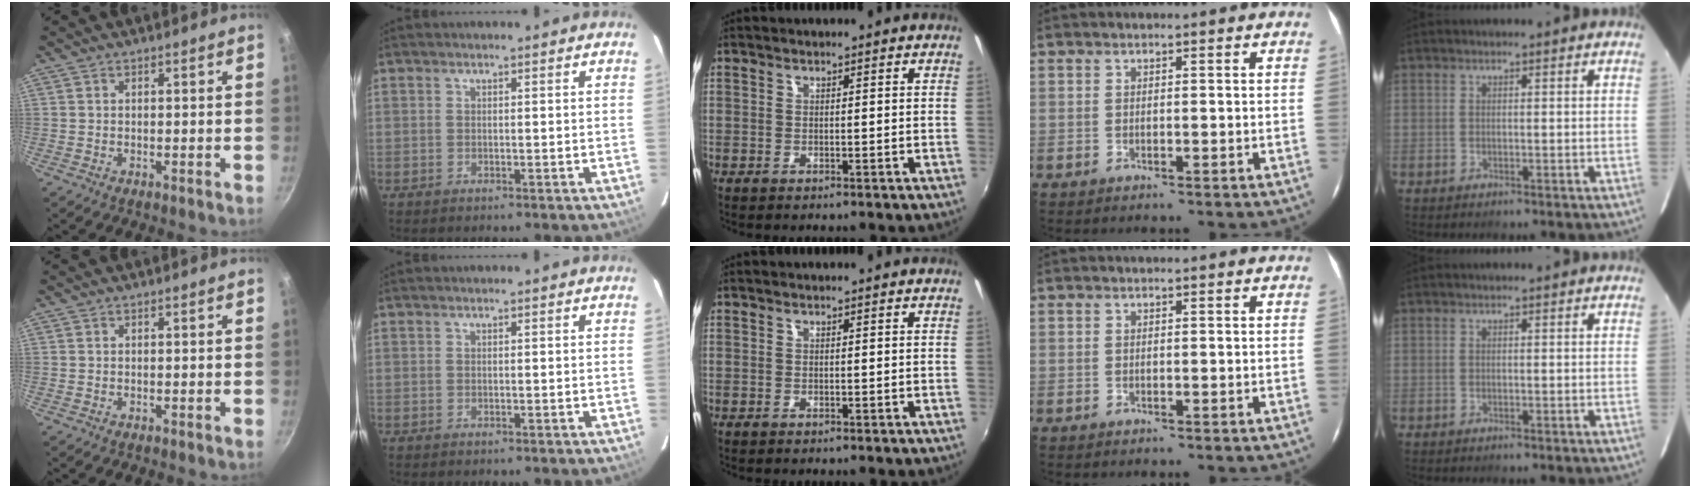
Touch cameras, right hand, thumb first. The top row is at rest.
{}